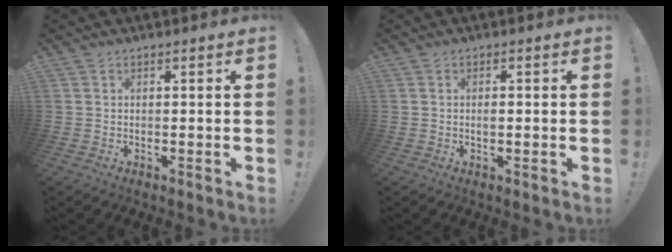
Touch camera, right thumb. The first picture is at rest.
{"total": 1.1, "force": [-0.2, 0.4, 0.9], "torque": [-0.010, -0.002, -0.006]}